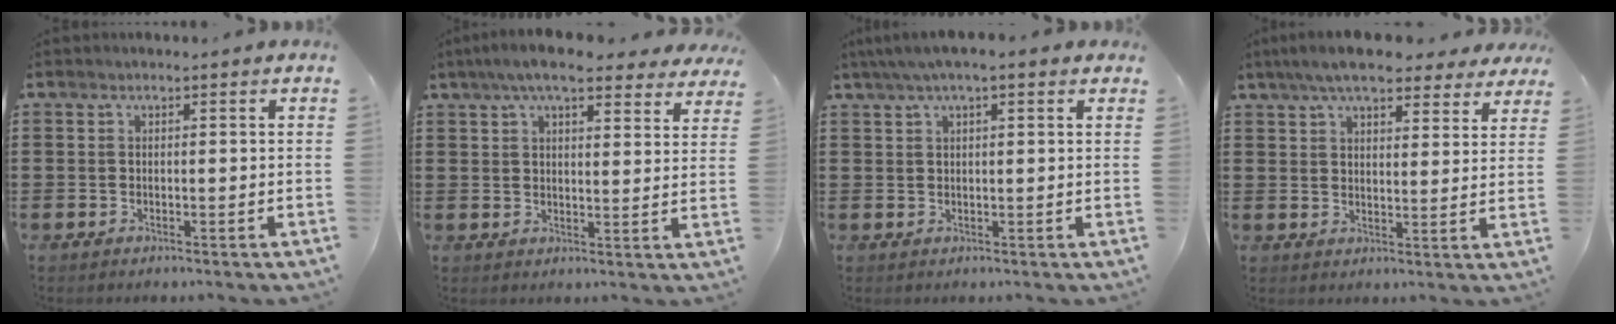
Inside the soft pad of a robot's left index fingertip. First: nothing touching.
{"total": 7.5, "force": [6.2, 1.3, 3.9], "torque": [-0.086, -0.011, 0.111]}
{"total": 3.3, "force": [1.8, 0.8, 2.6], "torque": [-0.052, 0.009, 0.031]}
{"total": 7.6, "force": [6.5, 1.6, 3.6], "torque": [-0.082, -0.011, 0.118]}